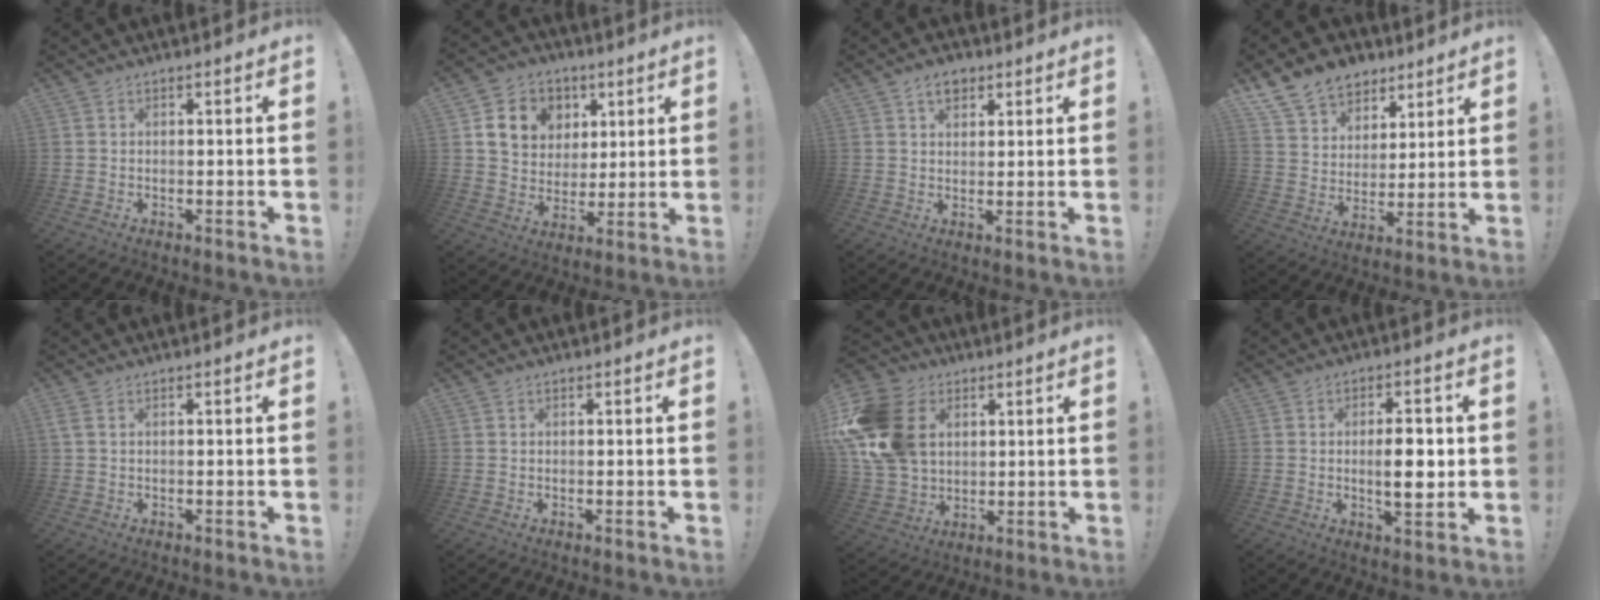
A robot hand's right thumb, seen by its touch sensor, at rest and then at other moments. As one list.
[{"total": 12.8, "force": [4.6, 10.8, 5.0], "torque": [-0.073, -0.013, 0.098]}, {"total": 5.4, "force": [3.1, 3.6, 2.7], "torque": [-0.037, -0.004, 0.055]}, {"total": 13.5, "force": [9.1, 9.3, 3.8], "torque": [-0.063, -0.058, 0.178]}, {"total": 1.3, "force": [0.6, 0.4, 1.1], "torque": [-0.023, 0.002, 0.012]}, {"total": 0.0}, {"total": 20.4, "force": [4.8, 15.8, 12.1], "torque": [-0.228, -0.012, 0.098]}, {"total": 8.2, "force": [-0.2, 2.8, 7.7], "torque": [-0.109, -0.006, -0.011]}]